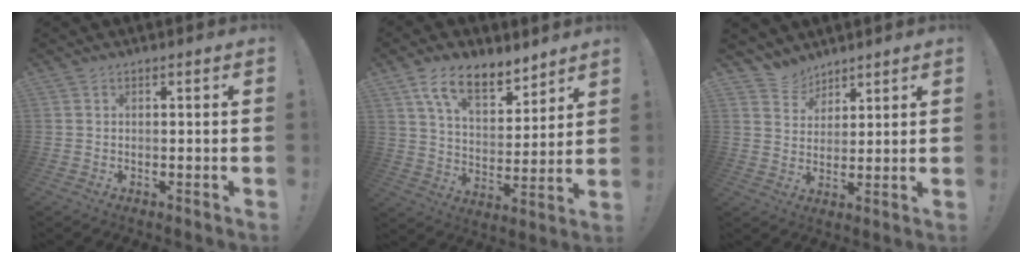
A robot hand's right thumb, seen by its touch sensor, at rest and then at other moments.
{"total": 13.5, "force": [9.3, 6.3, 7.6], "torque": [-0.129, -0.050, 0.170]}
{"total": 6.0, "force": [4.9, 3.4, 0.1], "torque": [-0.005, -0.038, 0.096]}